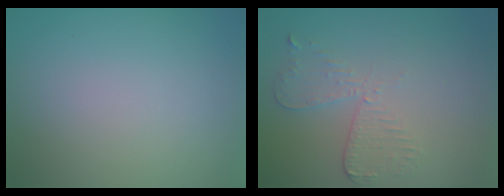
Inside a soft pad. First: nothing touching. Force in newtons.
{"total": 2.9, "press": 2.6, "slide": 1.4}